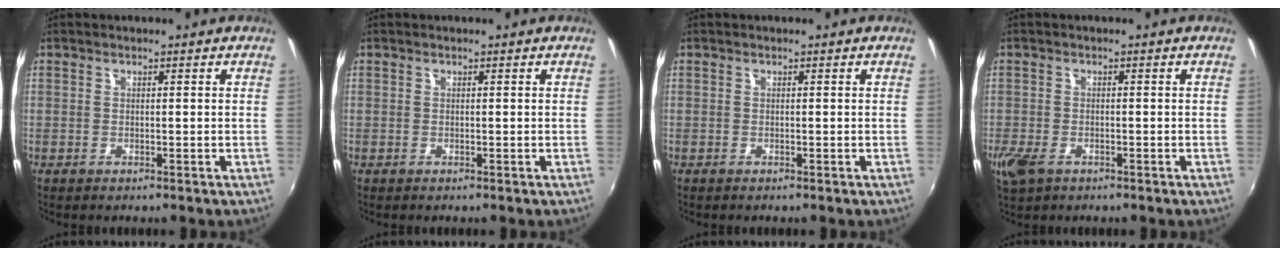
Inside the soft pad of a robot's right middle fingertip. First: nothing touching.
{"total": 0.0}
{"total": 0.0}
{"total": 5.1, "force": [-2.8, 2.9, 3.1], "torque": [-0.076, -0.015, -0.053]}